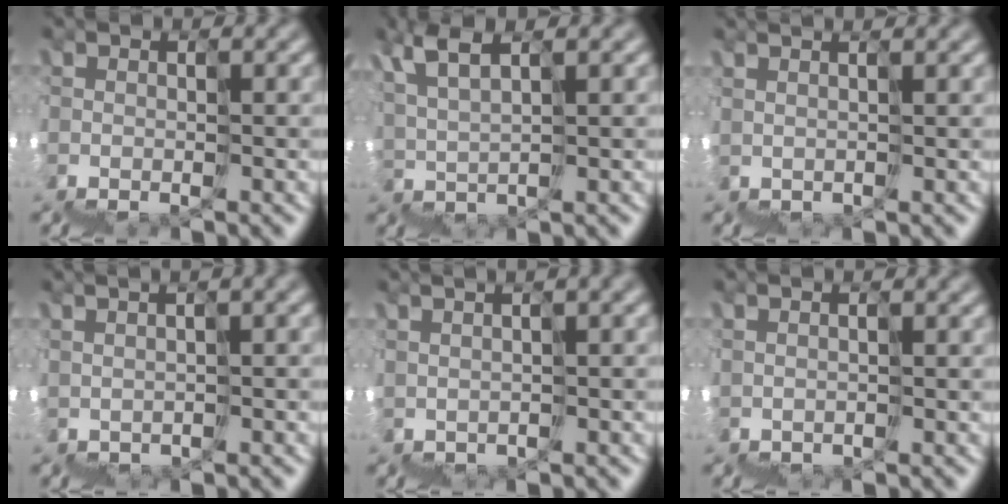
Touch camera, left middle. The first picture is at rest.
{"total": 4.5, "force": [4.0, -2.0, -1.0], "torque": [-0.004, 0.044, 0.062]}
{"total": 3.3, "force": [2.9, -1.5, -0.8], "torque": [0.045, 0.036, 0.039]}
{"total": 2.7, "force": [2.0, -0.2, 1.8], "torque": [-0.010, 0.040, 0.044]}
{"total": 3.3, "force": [2.5, -0.2, 2.1], "torque": [-0.015, 0.047, 0.052]}
{"total": 2.4, "force": [1.2, -1.6, -1.4], "torque": [0.030, 0.018, 0.015]}